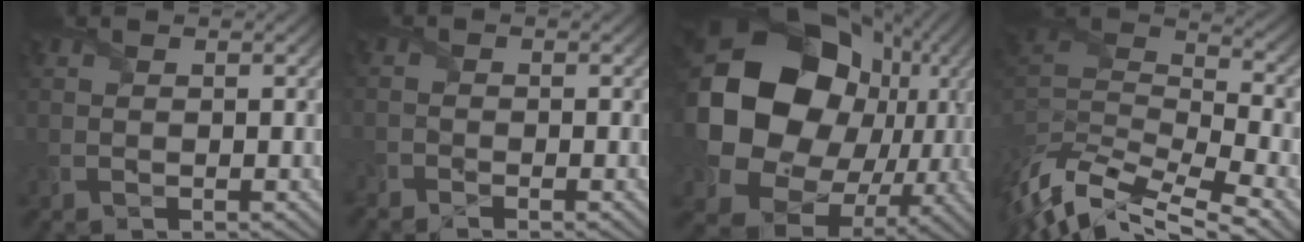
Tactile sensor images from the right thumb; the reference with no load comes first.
{"total": 1.5, "force": [-1.5, 0.0, 0.2], "torque": [-0.007, -0.006, -0.037]}
{"total": 23.2, "force": [2.9, 18.9, 13.2], "torque": [-0.304, -0.047, 0.075]}
{"total": 11.6, "force": [-6.7, 3.7, 8.7], "torque": [-0.201, -0.007, -0.118]}